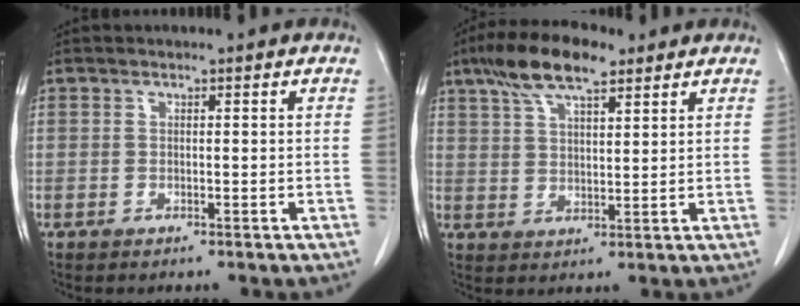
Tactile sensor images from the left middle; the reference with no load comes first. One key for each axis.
{"total": 9.6, "fx": 6.4, "fy": 2.7, "fz": 6.6, "tx": -0.128, "ty": 0.018, "tz": 0.116}